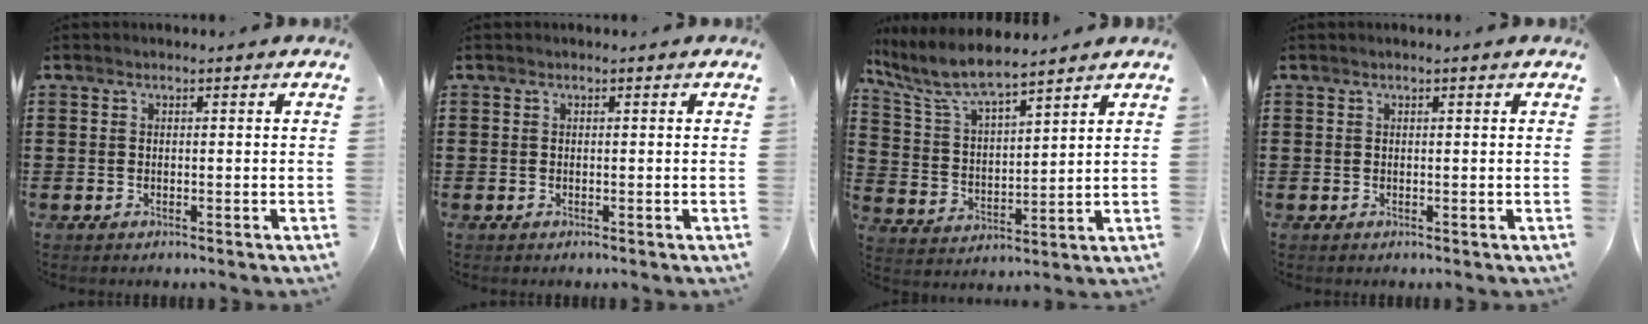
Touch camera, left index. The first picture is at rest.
{"total": 0.0}
{"total": 7.6, "force": [6.6, 1.3, 3.6], "torque": [-0.097, -0.030, 0.113]}
{"total": 0.5, "force": [0.3, 0.0, 0.5], "torque": [-0.008, -0.002, 0.005]}